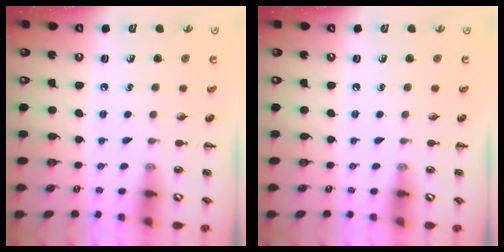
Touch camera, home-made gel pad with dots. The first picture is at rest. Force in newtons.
{"total": 0.0}